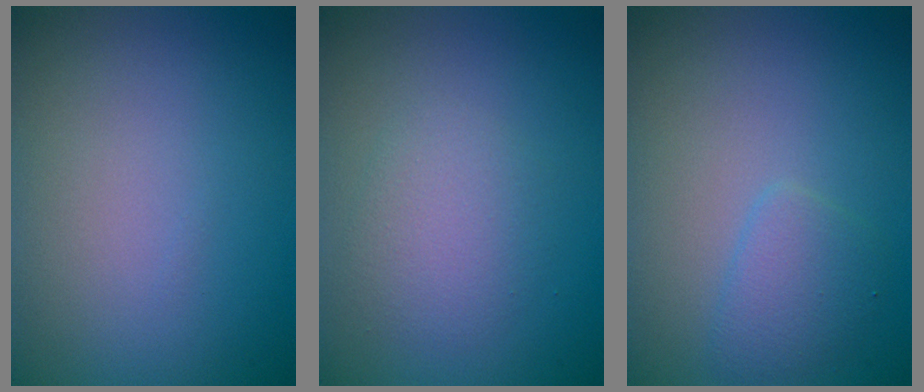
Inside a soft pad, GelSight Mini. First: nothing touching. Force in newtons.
{"total": 2.4, "press": 2.4, "slide": 0.0}
{"total": 1.9, "press": 1.9, "slide": 0.0}